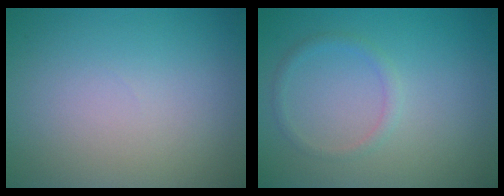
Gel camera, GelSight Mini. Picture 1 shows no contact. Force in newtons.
{"total": 1.2, "press": 1.2, "slide": 0.2}